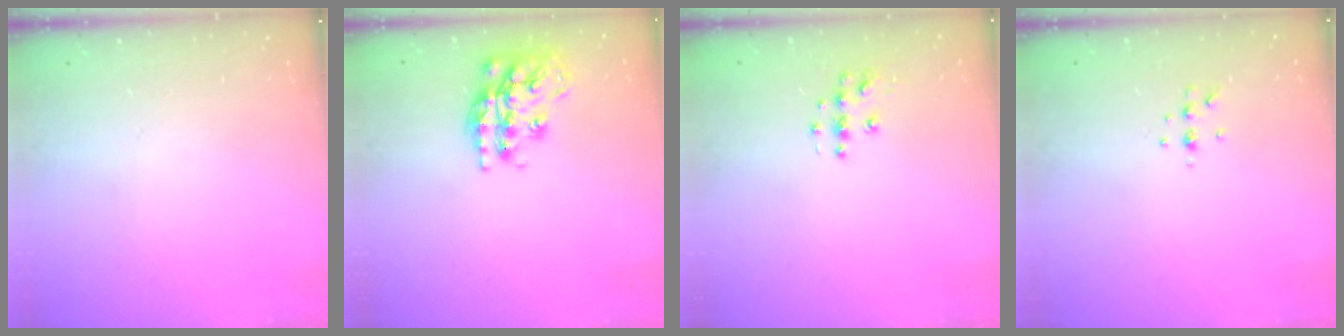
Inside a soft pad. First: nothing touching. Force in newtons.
{"total": 17.8, "press": 17.7, "slide": 1.3}
{"total": 5.9, "press": 5.9, "slide": 0.1}
{"total": 3.8, "press": 3.8, "slide": 0.7}